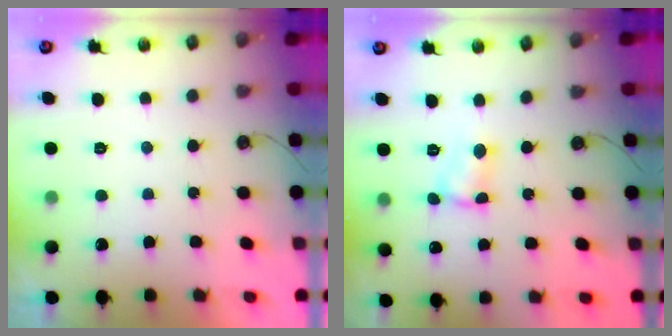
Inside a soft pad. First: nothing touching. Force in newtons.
{"total": 4.2, "press": 4.2, "slide": 0.5}